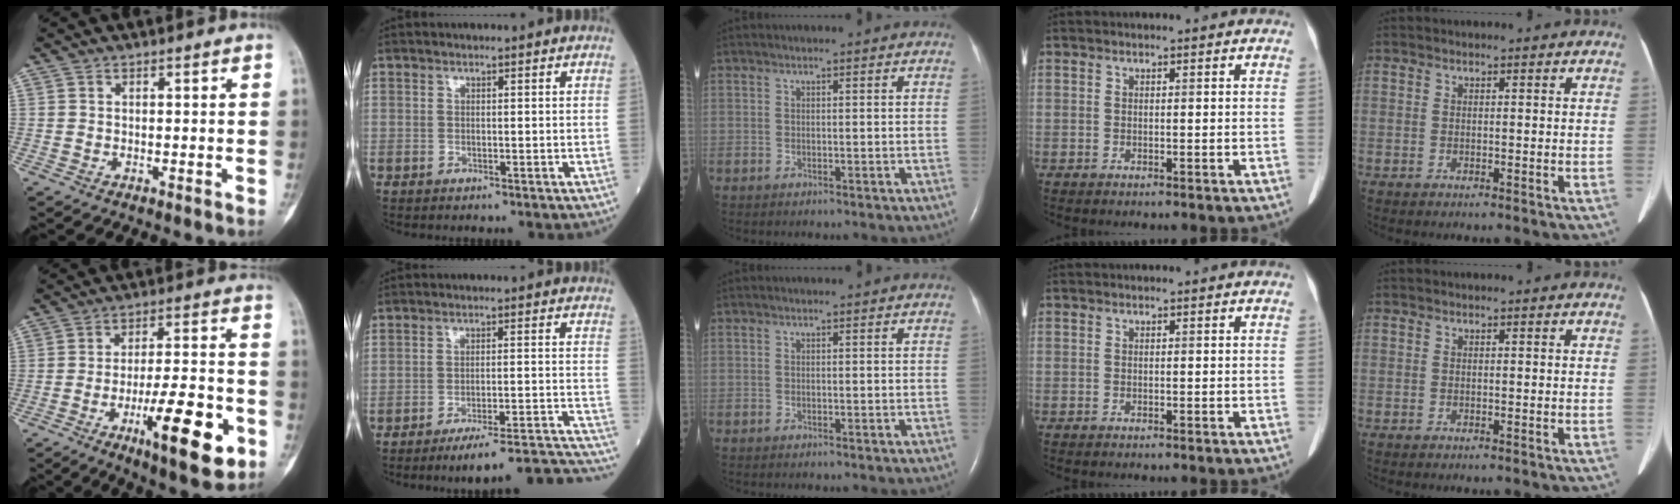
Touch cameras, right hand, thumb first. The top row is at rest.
{"thumb": {"total": 17.3, "force": [-6.8, 4.8, 15.1], "torque": [-0.228, 0.024, -0.098]}, "index": {"total": 18.7, "force": [-17.8, -1.0, 5.5], "torque": [-0.012, 0.006, -0.231]}}